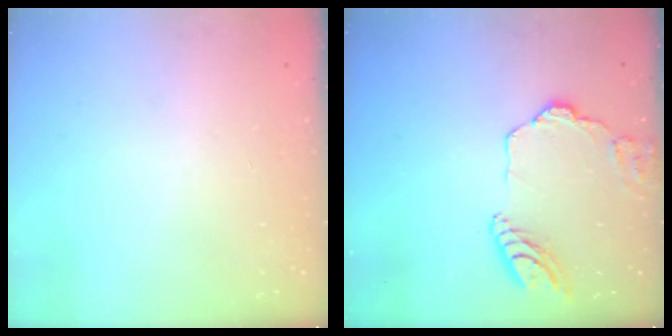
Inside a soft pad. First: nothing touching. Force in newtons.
{"total": 13.1, "press": 13.0, "slide": 1.4}